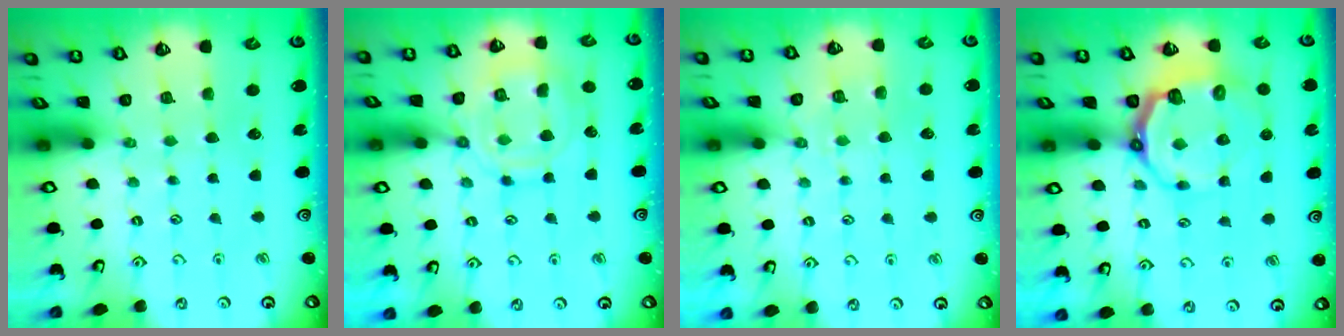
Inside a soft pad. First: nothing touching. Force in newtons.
{"total": 13.2, "press": 13.1, "slide": 1.2}
{"total": 2.9, "press": 2.8, "slide": 0.6}
{"total": 8.6, "press": 7.5, "slide": 4.2}